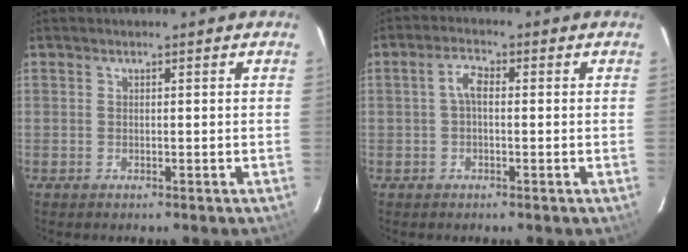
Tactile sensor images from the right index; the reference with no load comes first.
{"total": 2.8, "force": [-0.1, 1.3, 2.4], "torque": [-0.050, 0.010, 0.000]}